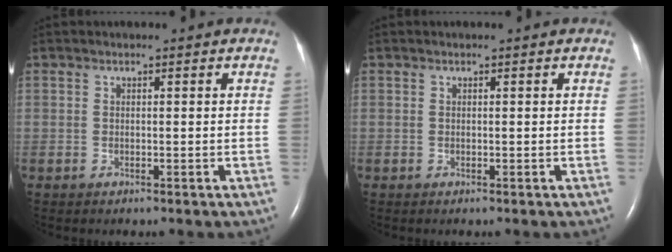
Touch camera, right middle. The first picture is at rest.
{"total": 0.0}